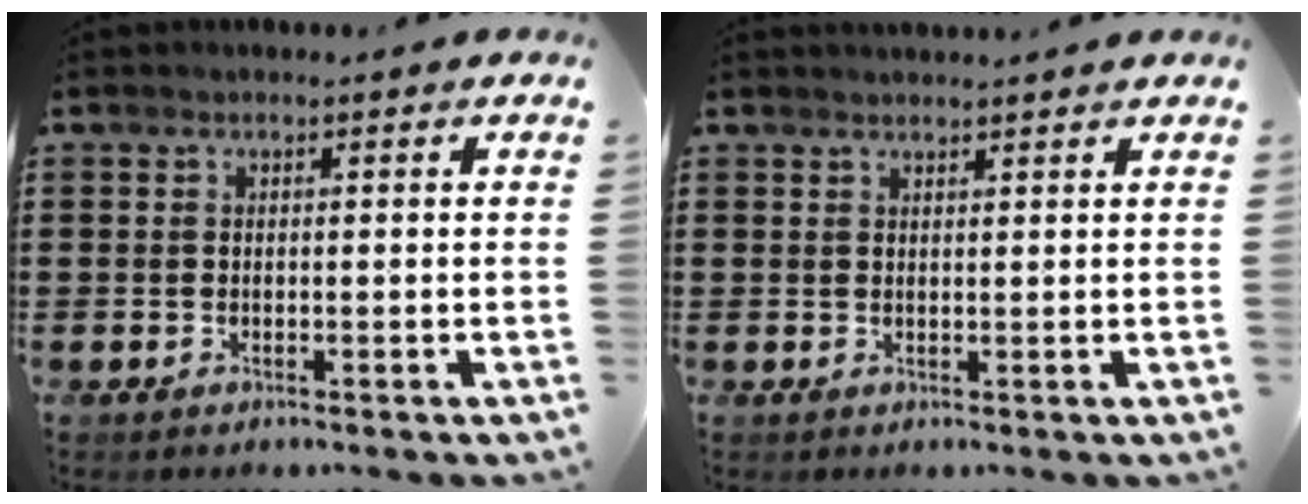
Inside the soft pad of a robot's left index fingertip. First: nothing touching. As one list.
[{"total": 1.3, "force": [1.3, -0.2, 0.2], "torque": [-0.005, -0.001, 0.026]}]